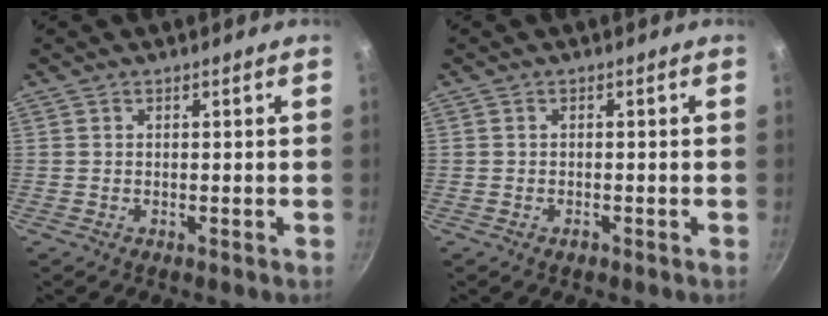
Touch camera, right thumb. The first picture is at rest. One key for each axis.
{"total": 0.9, "fx": -0.5, "fy": 0.5, "fz": 0.4, "tx": -0.009, "ty": 0.005, "tz": -0.009}